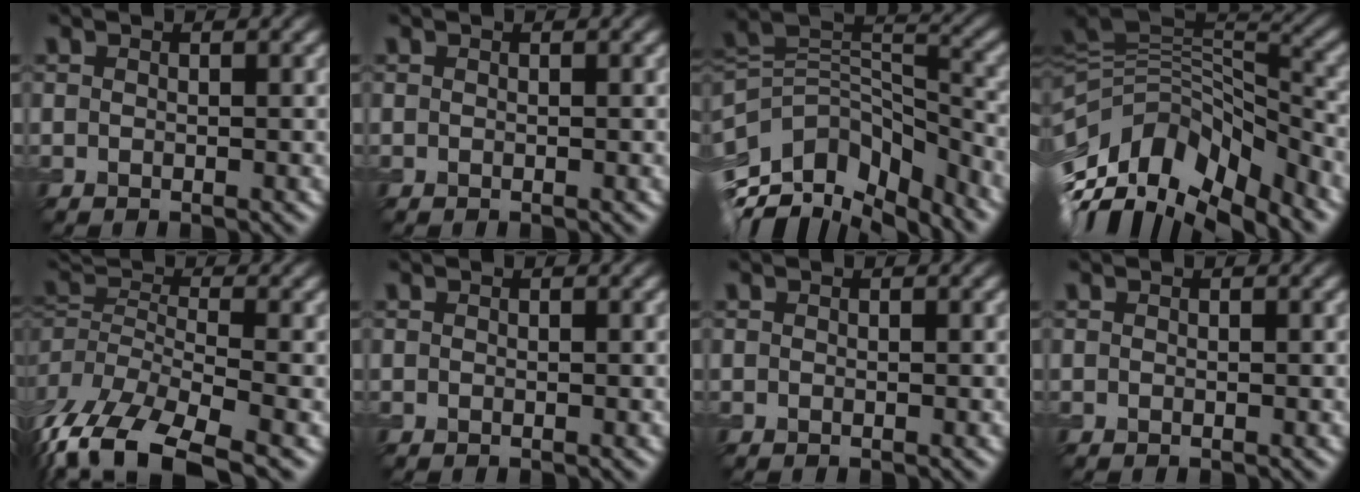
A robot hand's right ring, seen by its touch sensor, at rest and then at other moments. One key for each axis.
{"total": 0.0}
{"total": 10.3, "fx": -6.6, "fy": 5.9, "fz": 5.3, "tx": -0.114, "ty": 0.020, "tz": -0.114}
{"total": 12.0, "fx": -6.3, "fy": 6.4, "fz": 7.9, "tx": -0.160, "ty": 0.021, "tz": -0.114}
{"total": 11.1, "fx": -7.4, "fy": 3.4, "fz": 7.6, "tx": -0.156, "ty": -0.010, "tz": -0.134}
{"total": 0.0}
{"total": 0.0}
{"total": 0.0}